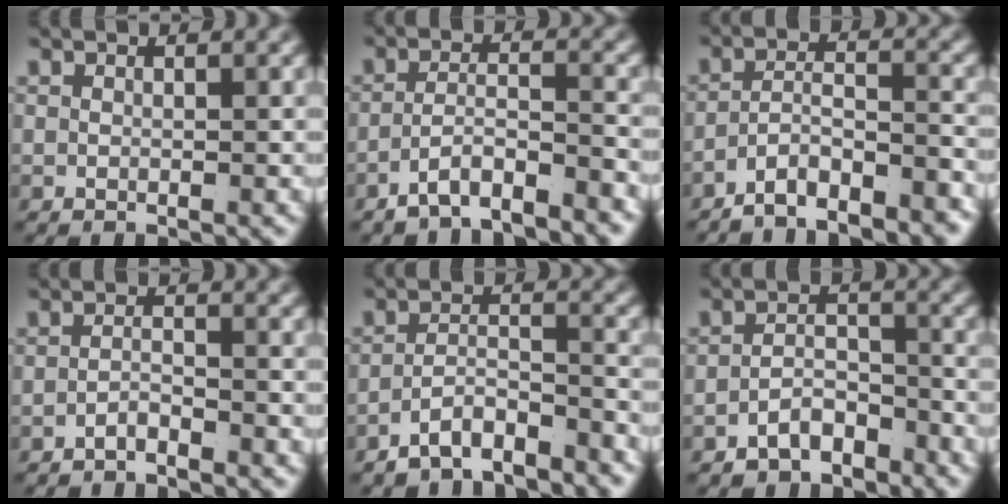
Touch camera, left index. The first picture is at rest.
{"total": 5.1, "force": [-4.5, 1.5, 1.9], "torque": [-0.041, -0.022, -0.071]}
{"total": 6.3, "force": [-5.2, 2.6, 2.3], "torque": [-0.051, -0.021, -0.087]}
{"total": 2.1, "force": [-2.0, 0.2, 0.5], "torque": [-0.009, -0.009, -0.034]}
{"total": 5.7, "force": [-5.1, 1.9, 1.7], "torque": [-0.033, -0.024, -0.083]}
{"total": 4.2, "force": [-3.6, 1.7, 1.1], "torque": [-0.008, -0.012, -0.063]}